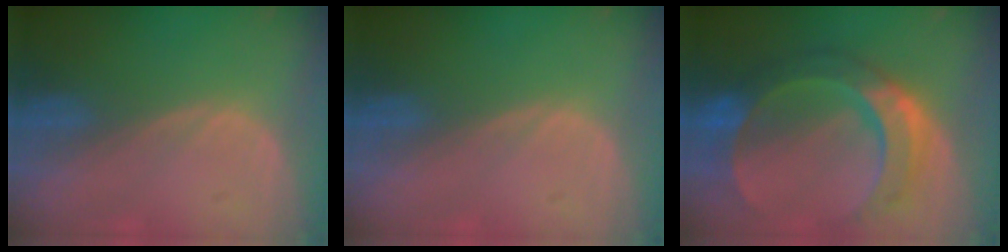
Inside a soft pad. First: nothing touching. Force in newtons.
{"total": 0.0}
{"total": 10.4, "press": 10.3, "slide": 1.0}